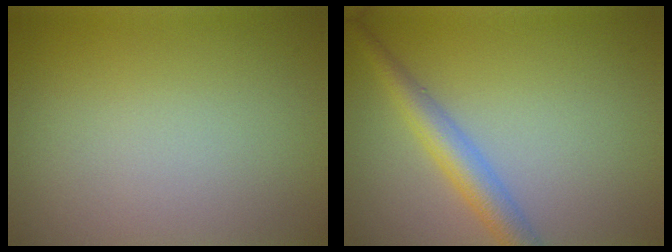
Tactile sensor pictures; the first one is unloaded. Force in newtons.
{"total": 3.4, "press": 3.4, "slide": 0.1}